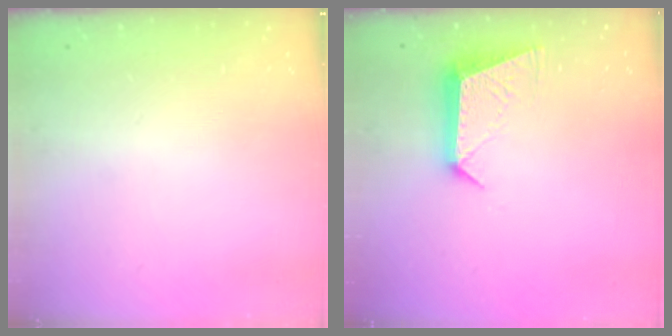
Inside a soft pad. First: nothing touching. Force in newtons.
{"total": 10.3, "press": 10.3, "slide": 0.5}